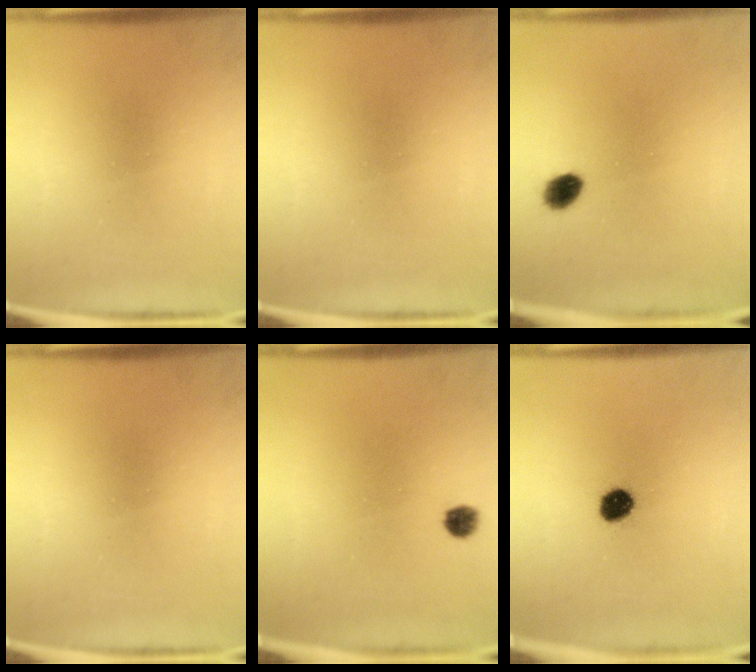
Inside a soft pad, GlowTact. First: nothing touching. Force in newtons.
{"total": 0.0}
{"total": 3.6}
{"total": 0.0}
{"total": 2.2}
{"total": 5.5}